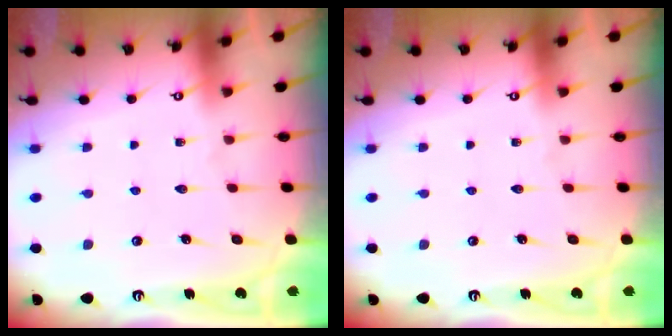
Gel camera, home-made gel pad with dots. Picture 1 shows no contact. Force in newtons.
{"total": 0.0}